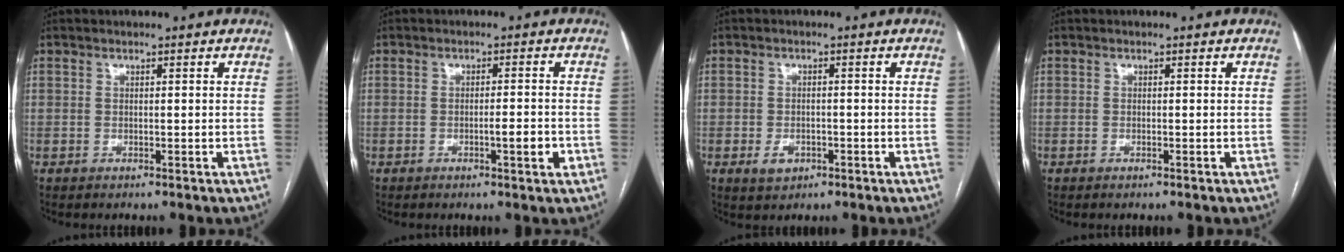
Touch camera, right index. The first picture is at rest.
{"total": 3.2, "force": [-1.1, 0.4, 2.9], "torque": [-0.045, -0.001, -0.017]}
{"total": 2.9, "force": [-1.3, 2.1, 1.6], "torque": [-0.024, 0.002, -0.013]}
{"total": 0.0}